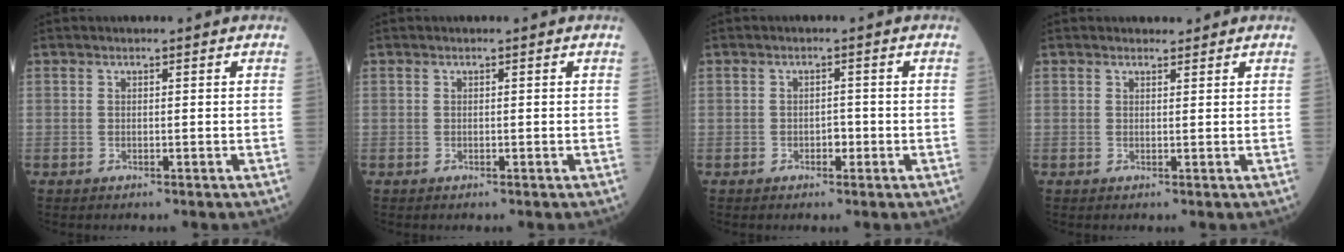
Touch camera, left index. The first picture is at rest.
{"total": 0.0}
{"total": 1.5, "force": [-0.6, 0.9, 1.0], "torque": [-0.011, 0.004, -0.010]}
{"total": 1.3, "force": [1.2, 0.5, 0.2], "torque": [-0.006, 0.001, 0.017]}